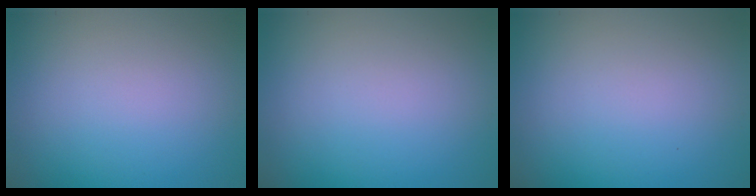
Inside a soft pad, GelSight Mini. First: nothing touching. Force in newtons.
{"total": 0.0}
{"total": 0.0}